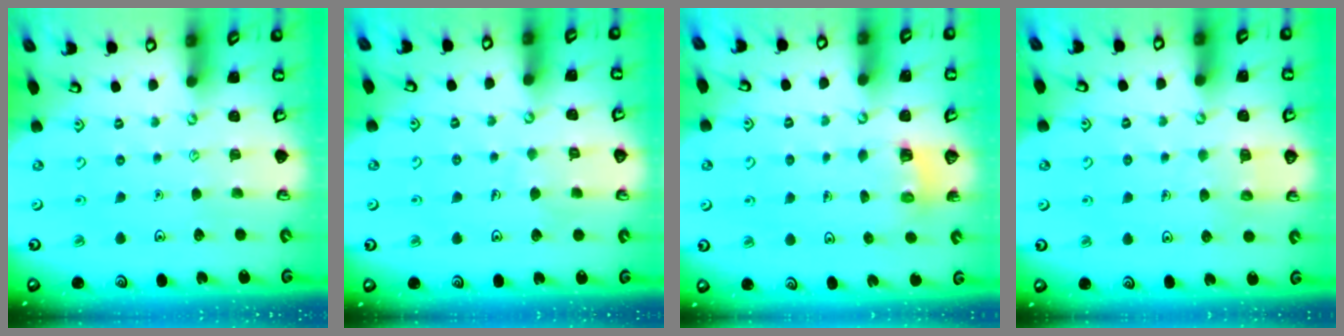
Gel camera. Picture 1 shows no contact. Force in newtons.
{"total": 5.2, "press": 5.2, "slide": 0.3}
{"total": 2.9, "press": 2.9, "slide": 0.2}
{"total": 4.8, "press": 4.7, "slide": 0.3}